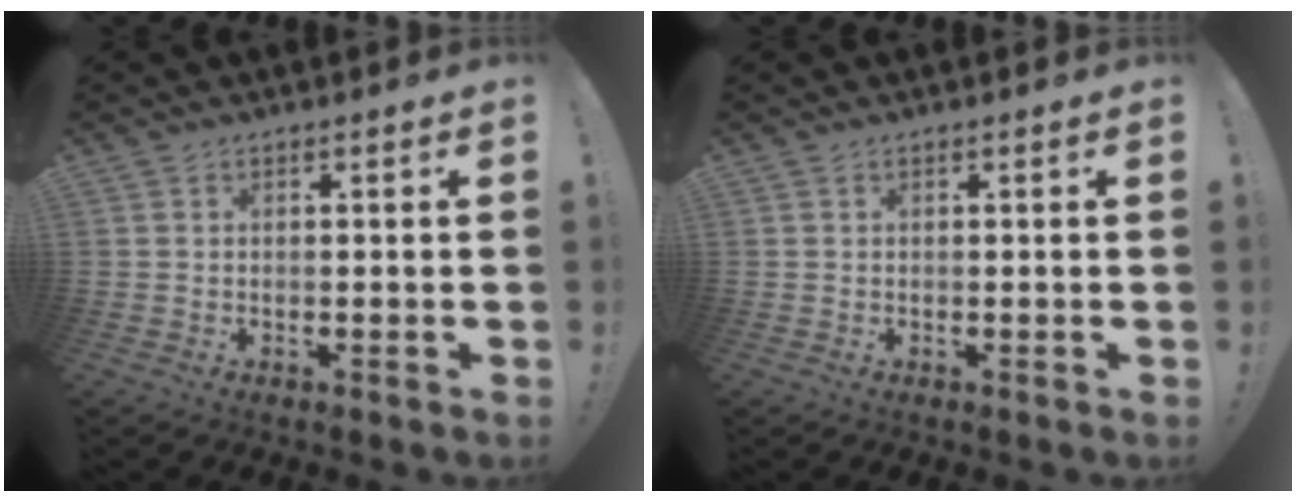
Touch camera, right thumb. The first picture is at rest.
{"total": 0.0}